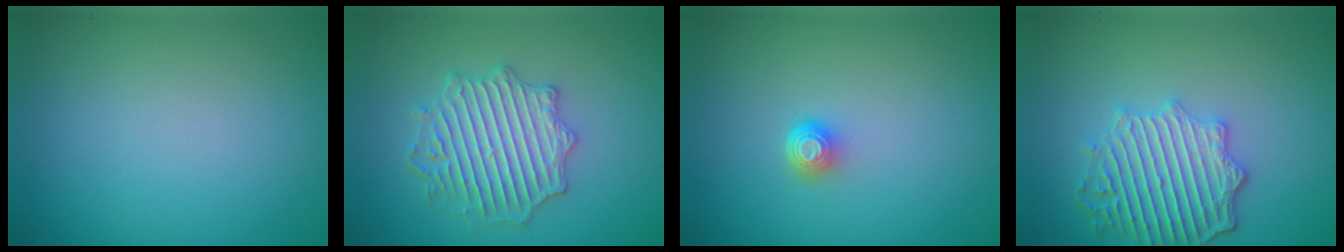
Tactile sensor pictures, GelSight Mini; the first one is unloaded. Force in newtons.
{"total": 4.1, "press": 4.1, "slide": 0.6}
{"total": 1.6, "press": 1.2, "slide": 1.0}
{"total": 5.5, "press": 4.5, "slide": 3.1}